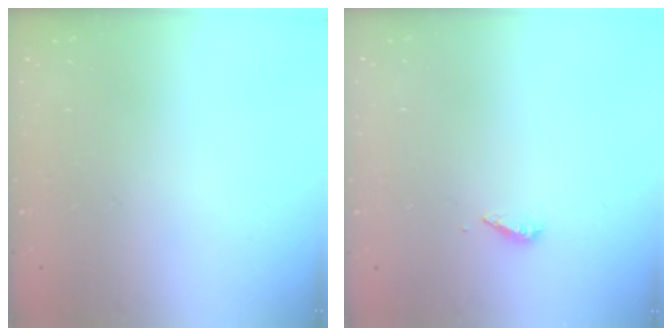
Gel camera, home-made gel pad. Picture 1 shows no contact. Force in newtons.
{"total": 2.8, "press": 2.8, "slide": 0.2}